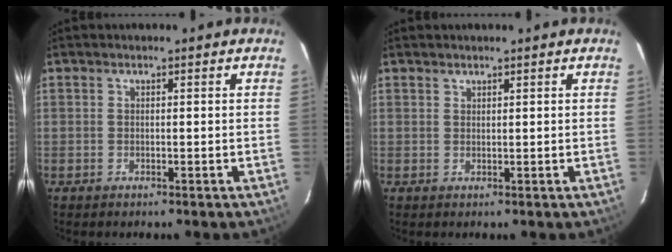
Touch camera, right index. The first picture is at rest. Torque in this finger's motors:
{"motor_torque": [0.10, 0.13, 0.00, 0.00]}